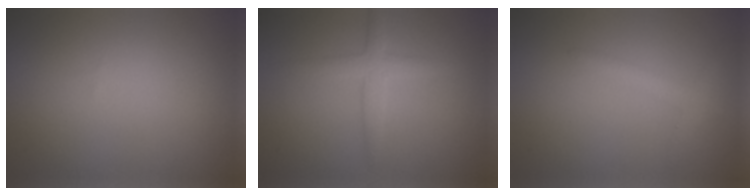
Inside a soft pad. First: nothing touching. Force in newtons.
{"total": 2.4, "press": 2.4, "slide": 0.2}
{"total": 2.0, "press": 2.0, "slide": 0.1}